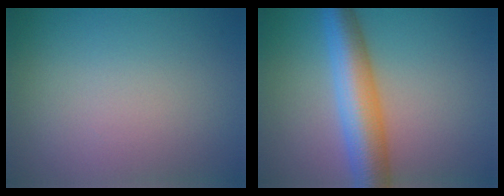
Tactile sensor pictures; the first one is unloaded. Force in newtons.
{"total": 7.0, "press": 7.0, "slide": 0.0}